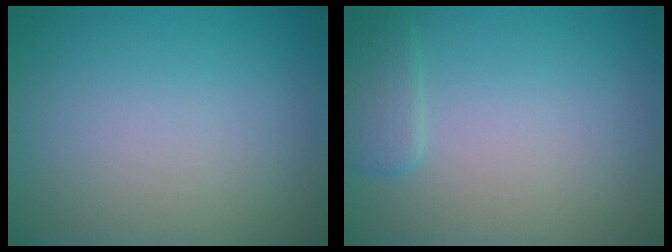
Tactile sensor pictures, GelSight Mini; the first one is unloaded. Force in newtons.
{"total": 1.6, "press": 1.6, "slide": 0.1}